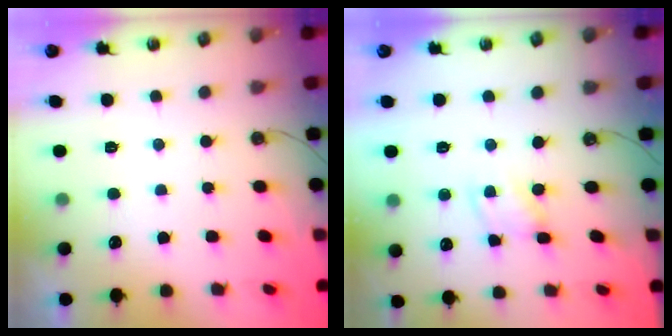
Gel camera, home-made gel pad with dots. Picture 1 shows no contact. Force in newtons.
{"total": 1.4, "press": 1.4, "slide": 0.1}